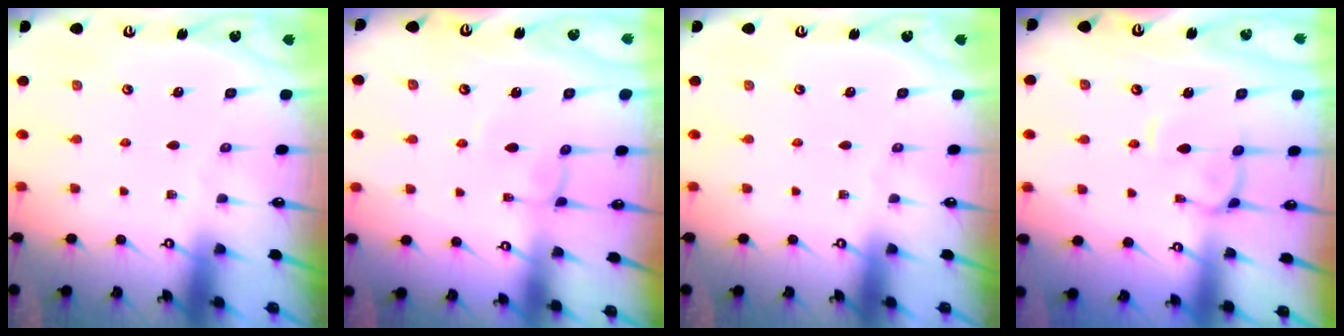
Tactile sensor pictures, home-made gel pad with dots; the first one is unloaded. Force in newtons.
{"total": 1.0, "press": 0.9, "slide": 0.4}
{"total": 0.0}
{"total": 1.3, "press": 1.1, "slide": 0.7}